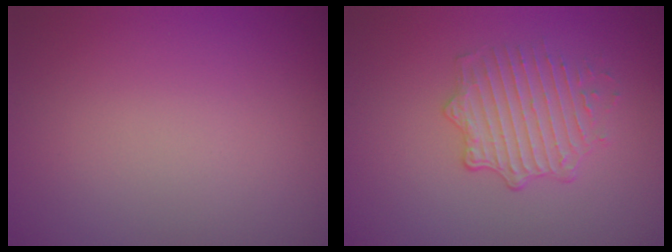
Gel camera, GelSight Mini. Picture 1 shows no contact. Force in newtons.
{"total": 2.6, "press": 2.0, "slide": 1.6}